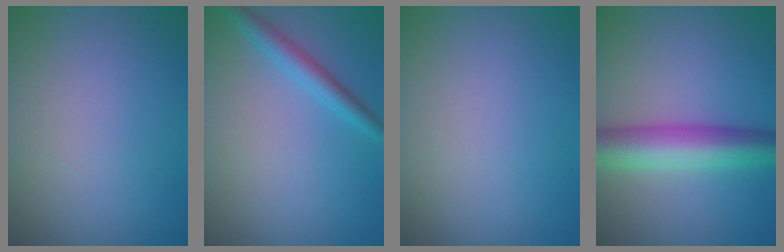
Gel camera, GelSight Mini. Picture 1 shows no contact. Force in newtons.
{"total": 2.4, "press": 2.4, "slide": 0.1}
{"total": 0.0}
{"total": 6.4, "press": 6.4, "slide": 0.1}